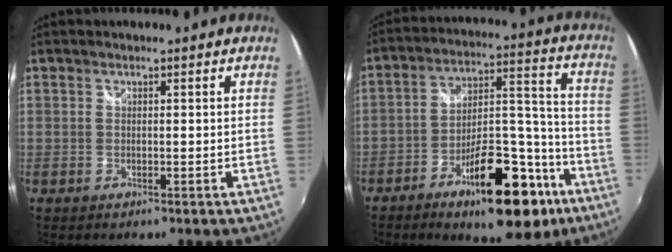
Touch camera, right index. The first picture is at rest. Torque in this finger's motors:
{"motor_torque": [1.55, -0.59, 0.76, 0.14]}